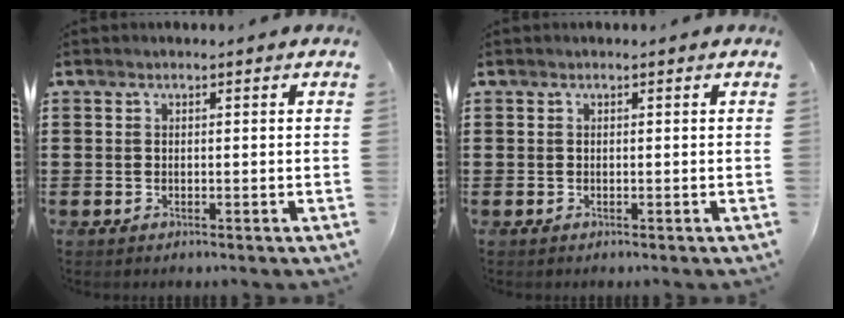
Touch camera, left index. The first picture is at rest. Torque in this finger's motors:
{"motor_torque": [0.00, 0.00, 0.00, -0.01]}